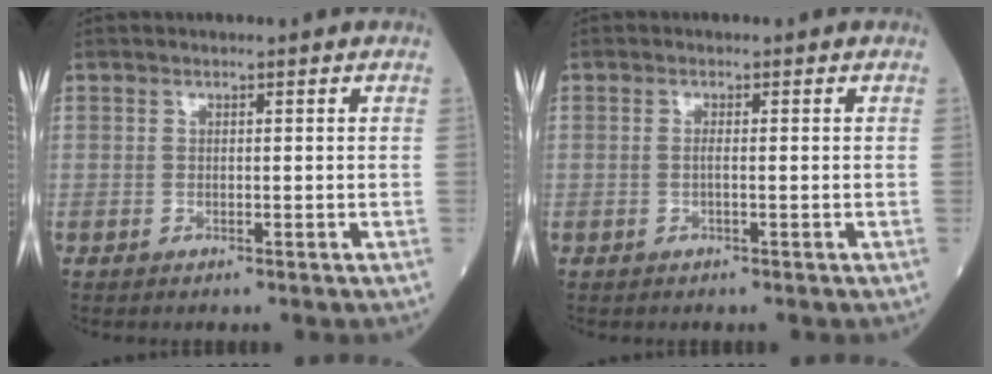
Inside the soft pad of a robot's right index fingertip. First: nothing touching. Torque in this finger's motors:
{"motor_torque": [-0.12, 0.02, -0.08, -0.01]}